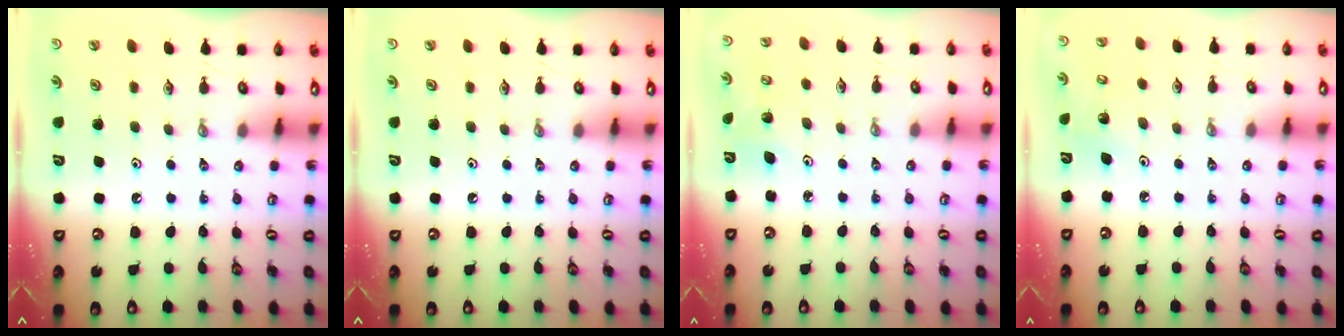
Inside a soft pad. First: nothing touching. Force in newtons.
{"total": 0.0}
{"total": 3.6, "press": 3.3, "slide": 1.4}
{"total": 3.5, "press": 3.2, "slide": 1.4}